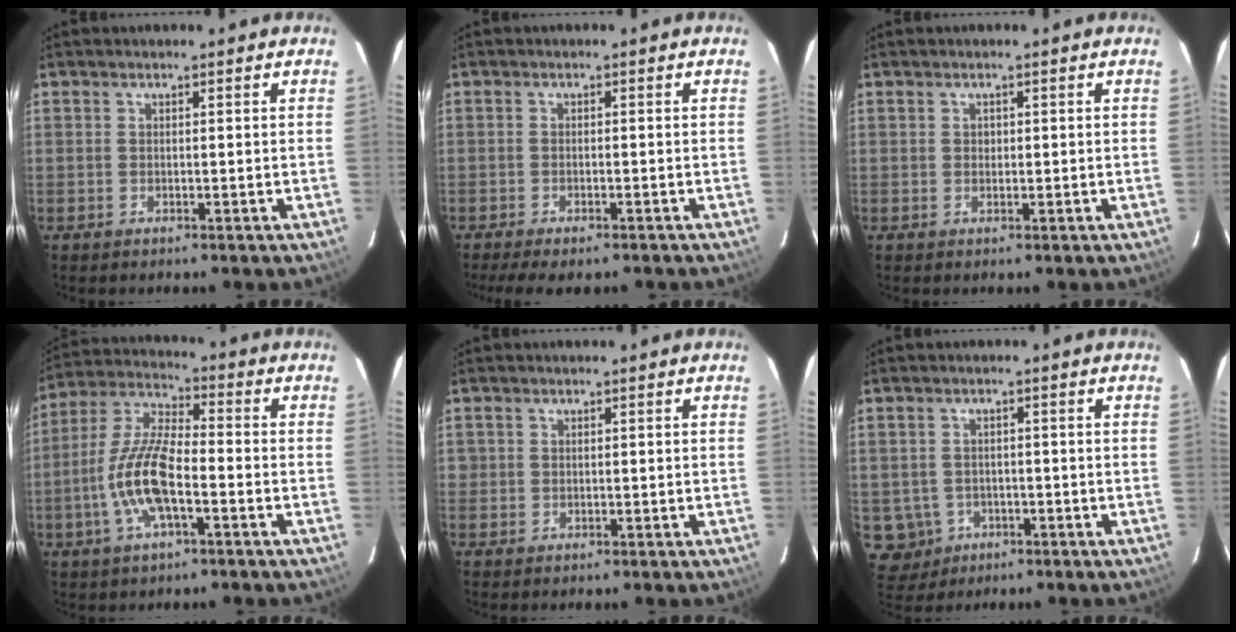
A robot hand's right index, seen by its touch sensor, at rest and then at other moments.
{"total": 6.8, "force": [-5.5, 1.6, 3.6], "torque": [-0.086, -0.024, -0.088]}
{"total": 0.8, "force": [0.0, 0.8, 0.0], "torque": [0.004, 0.002, 0.000]}
{"total": 12.4, "force": [-4.1, 4.0, 11.0], "torque": [-0.236, 0.000, -0.081]}
{"total": 0.9, "force": [-0.1, 0.9, -0.1], "torque": [0.001, 0.000, -0.003]}
{"total": 5.8, "force": [-1.7, 5.5, 0.9], "torque": [-0.032, 0.010, -0.015]}